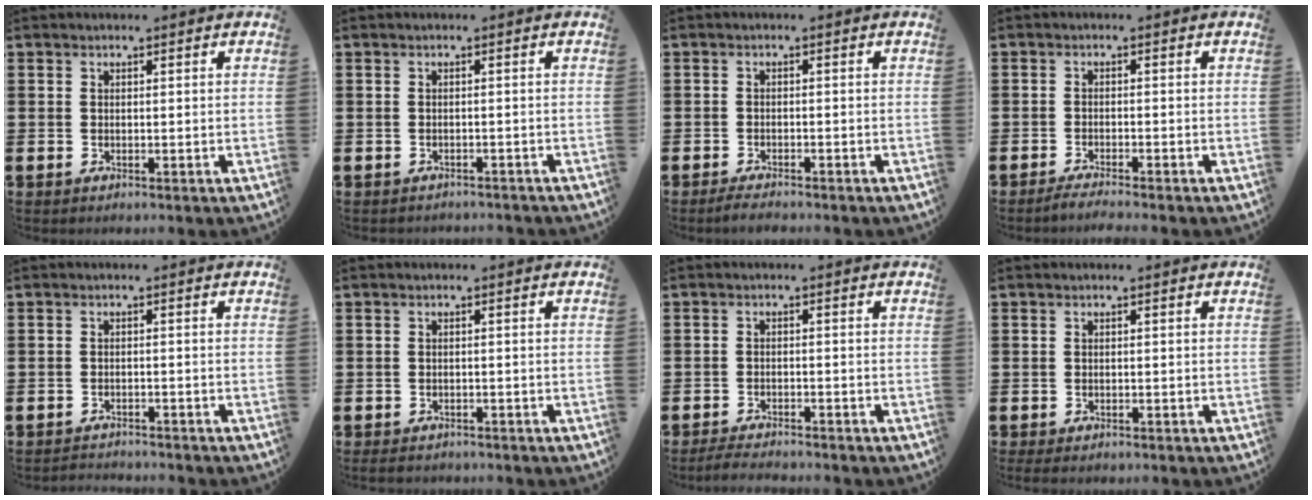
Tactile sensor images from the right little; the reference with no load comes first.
{"total": 0.7, "force": [-0.7, 0.0, -0.1], "torque": [-0.001, -0.001, -0.015]}
{"total": 1.4, "force": [-1.3, 0.1, 0.5], "torque": [-0.011, 0.001, -0.026]}
{"total": 1.6, "force": [-1.4, -0.1, 0.8], "torque": [-0.011, 0.002, -0.028]}
{"total": 1.4, "force": [-1.4, -0.1, -0.2], "torque": [0.000, 0.004, -0.031]}
{"total": 0.9, "force": [-0.9, 0.2, 0.1], "torque": [-0.006, 0.001, -0.020]}
{"total": 2.1, "force": [-2.0, 0.0, 0.4], "torque": [-0.008, 0.005, -0.042]}
{"total": 0.7, "force": [-0.6, 0.2, 0.3], "torque": [-0.007, -0.002, -0.012]}